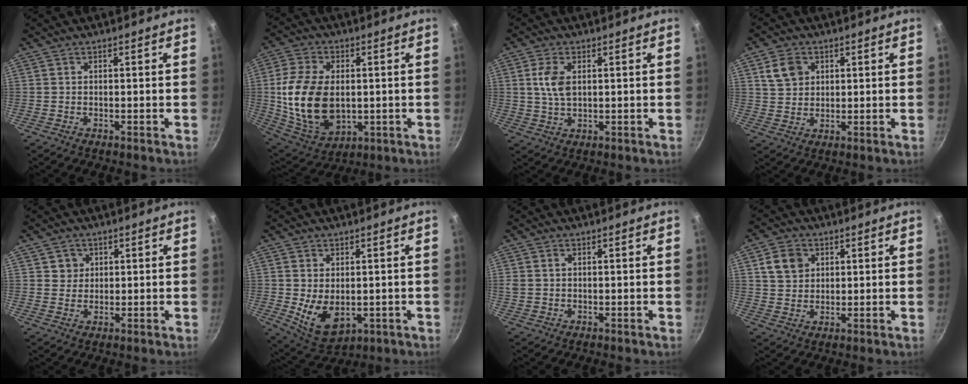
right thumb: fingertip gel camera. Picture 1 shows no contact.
{"total": 17.5, "force": [0.1, 11.5, 13.2], "torque": [-0.244, -0.008, 0.019]}
{"total": 5.5, "force": [1.2, 3.1, 4.4], "torque": [-0.086, 0.000, 0.024]}
{"total": 5.9, "force": [2.2, 4.7, 2.8], "torque": [-0.031, -0.001, 0.042]}
{"total": 3.1, "force": [1.1, 2.8, 0.4], "torque": [0.018, 0.005, 0.014]}
{"total": 8.9, "force": [-0.5, 5.8, 6.7], "torque": [-0.103, -0.021, 0.015]}
{"total": 1.3, "force": [0.3, 1.1, 0.7], "torque": [-0.012, 0.004, 0.006]}
{"total": 6.3, "force": [2.2, 5.1, 2.8], "torque": [-0.029, 0.003, 0.039]}